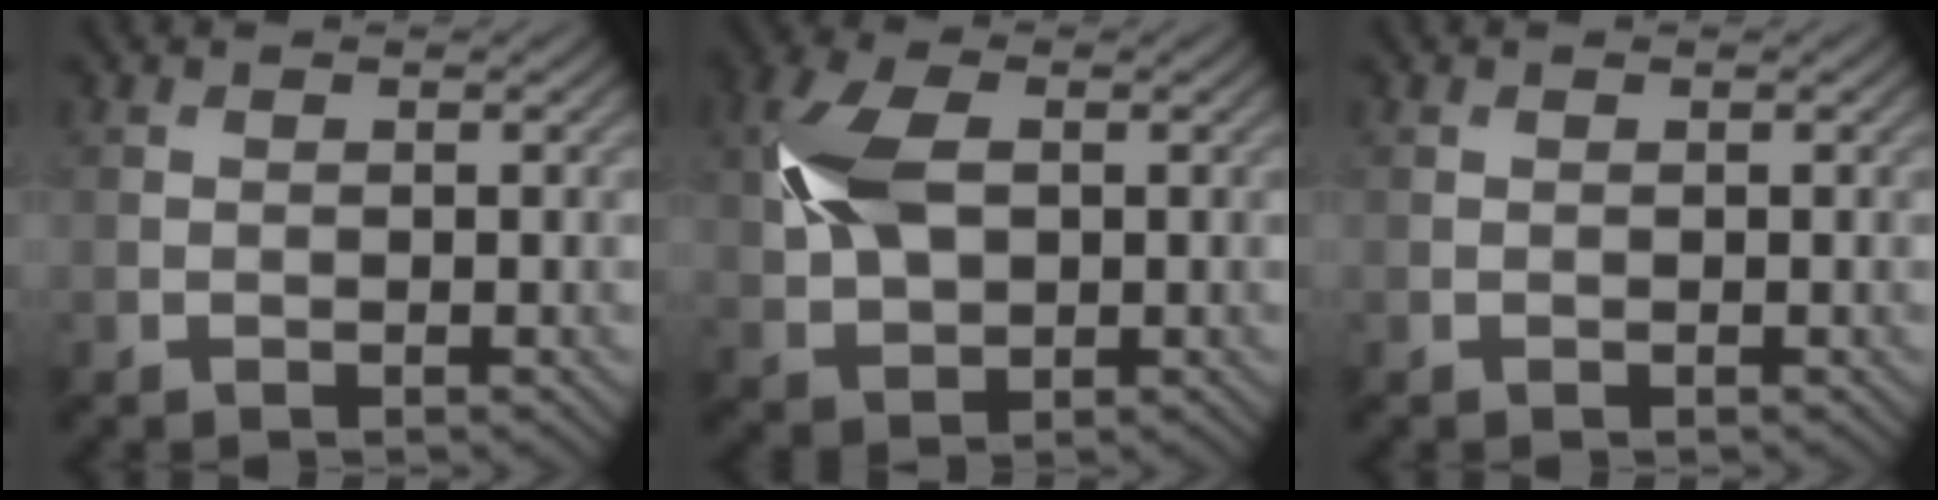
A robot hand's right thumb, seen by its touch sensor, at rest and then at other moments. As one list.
[{"total": 7.7, "force": [1.3, 4.7, 6.0], "torque": [-0.146, 0.014, 0.018]}, {"total": 0.0}]